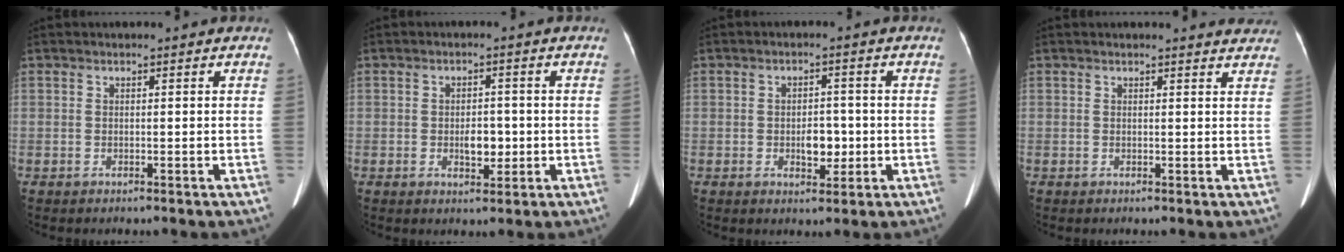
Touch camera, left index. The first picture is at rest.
{"total": 3.6, "force": [-0.7, 2.0, 2.9], "torque": [-0.045, 0.002, -0.005]}
{"total": 3.9, "force": [-0.8, 2.3, 3.1], "torque": [-0.045, 0.003, -0.007]}
{"total": 4.3, "force": [4.3, 0.6, 0.5], "torque": [-0.001, -0.009, 0.027]}